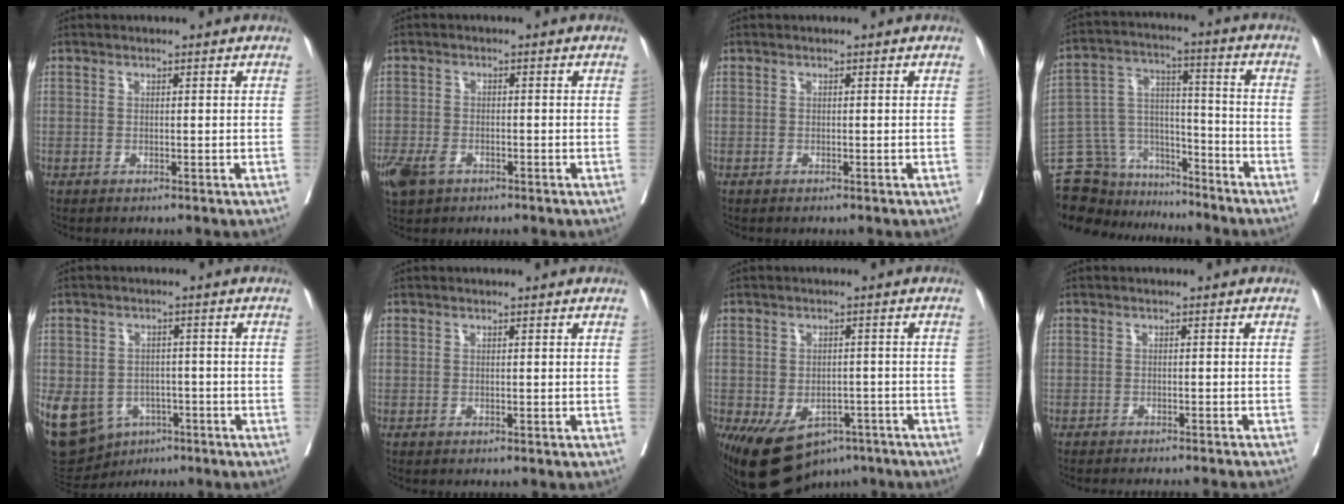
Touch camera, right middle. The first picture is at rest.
{"total": 5.6, "force": [-3.4, 3.3, 3.1], "torque": [-0.064, -0.006, -0.058]}
{"total": 0.0}
{"total": 15.3, "force": [-13.3, 6.8, 3.5], "torque": [-0.078, 0.065, -0.224]}
{"total": 22.2, "force": [-8.9, 17.6, 10.0], "torque": [-0.314, -0.010, -0.122]}
{"total": 0.0}
{"total": 11.9, "force": [-7.3, 7.3, 5.9], "torque": [-0.110, 0.004, -0.104]}
{"total": 9.7, "force": [-9.0, -0.2, 3.5], "torque": [-0.023, -0.020, -0.108]}